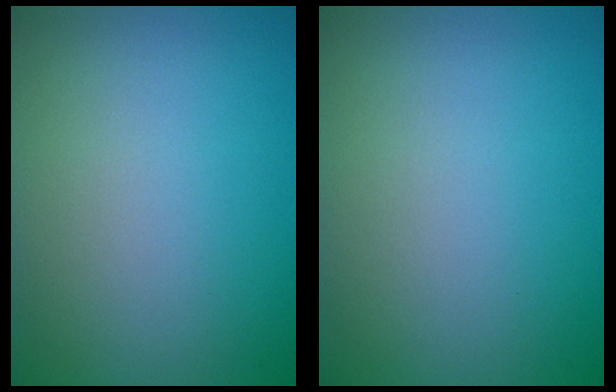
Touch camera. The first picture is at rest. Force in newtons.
{"total": 0.0}